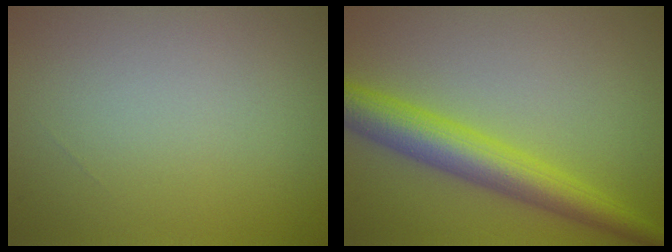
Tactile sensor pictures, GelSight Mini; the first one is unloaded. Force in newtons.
{"total": 5.6, "press": 5.6, "slide": 0.1}